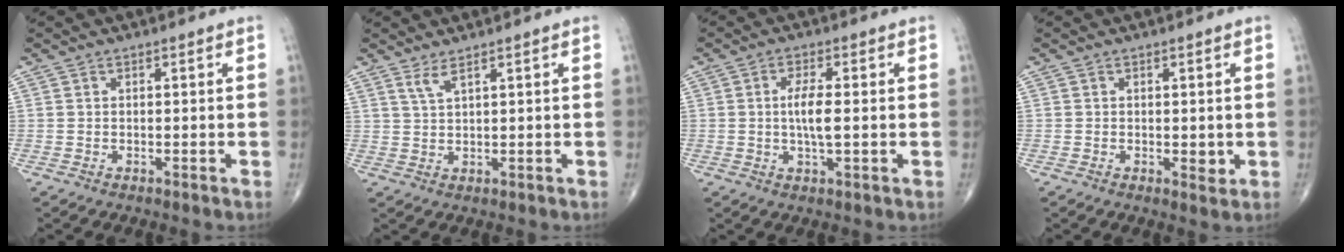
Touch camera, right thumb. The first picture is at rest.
{"total": 2.5, "force": [1.8, 0.1, 1.7], "torque": [-0.042, -0.013, 0.042]}
{"total": 5.2, "force": [0.1, 1.4, 5.0], "torque": [-0.102, -0.005, -0.002]}
{"total": 1.9, "force": [-0.2, 1.0, 1.6], "torque": [-0.017, -0.005, -0.003]}